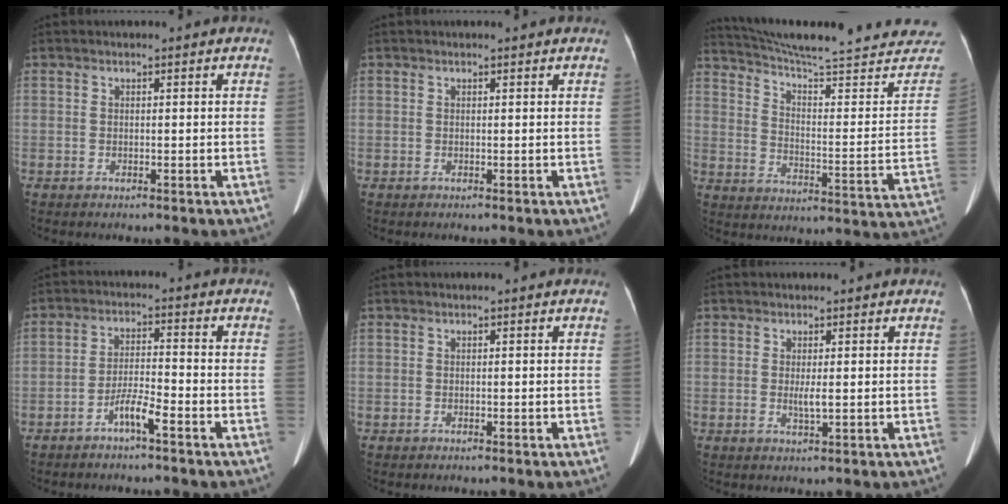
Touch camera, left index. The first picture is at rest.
{"total": 0.7, "force": [0.6, 0.1, 0.2], "torque": [-0.008, 0.002, 0.007]}
{"total": 30.4, "force": [28.2, 1.7, 11.2], "torque": [-0.169, -0.109, 0.360]}
{"total": 4.2, "force": [-2.8, 0.1, 3.1], "torque": [-0.065, 0.004, -0.055]}
{"total": 0.0}
{"total": 1.7, "force": [0.1, 0.1, 1.7], "torque": [-0.036, -0.004, 0.004]}